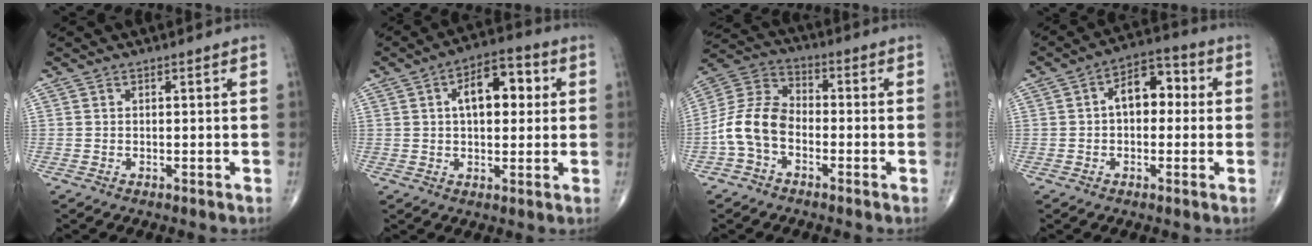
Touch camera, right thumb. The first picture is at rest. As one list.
[{"total": 10.6, "force": [2.3, 5.7, 8.6], "torque": [-0.102, 0.017, 0.028]}, {"total": 10.4, "force": [-3.2, 6.9, 7.1], "torque": [-0.135, 0.034, -0.076]}, {"total": 8.6, "force": [0.7, 5.4, 6.6], "torque": [-0.072, 0.032, -0.001]}]